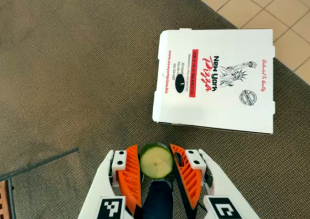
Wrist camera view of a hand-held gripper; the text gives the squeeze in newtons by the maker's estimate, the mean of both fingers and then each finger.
{"total": 9.2, "left": 9.1, "right": 9.4}